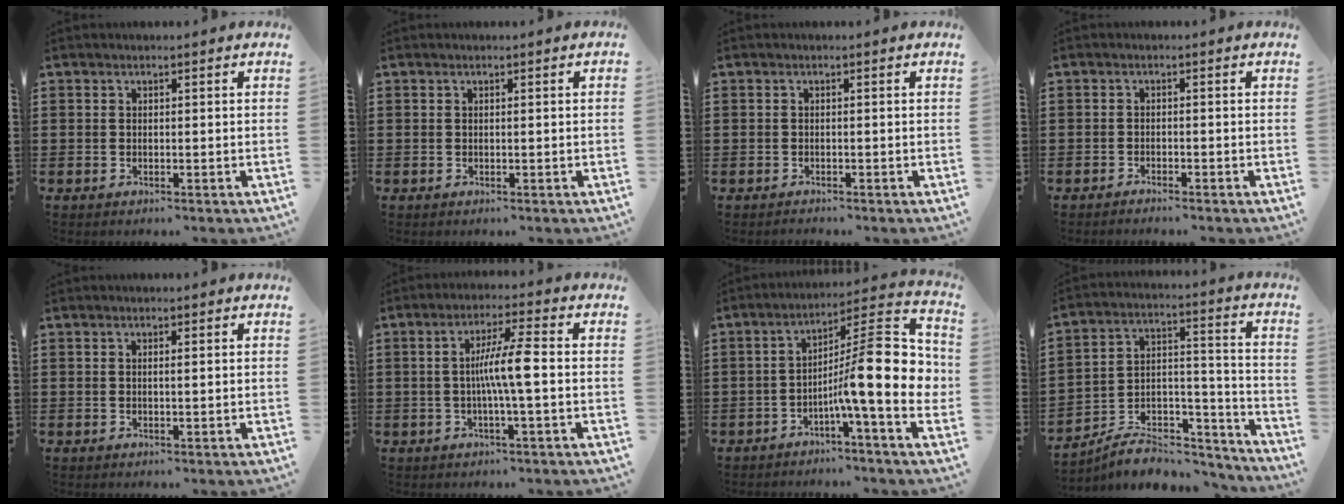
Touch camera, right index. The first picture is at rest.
{"total": 0.0}
{"total": 0.7, "force": [-0.7, 0.2, -0.1], "torque": [0.002, 0.002, -0.016]}
{"total": 1.2, "force": [-1.2, -0.1, 0.1], "torque": [-0.004, 0.000, -0.024]}
{"total": 0.6, "force": [0.1, 0.0, 0.6], "torque": [-0.012, -0.003, 0.003]}
{"total": 6.8, "force": [-0.6, 0.2, 6.8], "torque": [-0.122, 0.000, -0.017]}
{"total": 14.2, "force": [-1.6, 1.9, 14.0], "torque": [-0.215, -0.031, -0.035]}
{"total": 7.8, "force": [-6.7, 3.2, 2.5], "torque": [-0.038, 0.022, -0.126]}